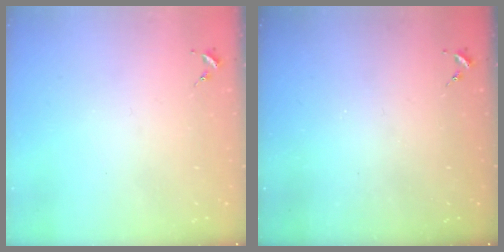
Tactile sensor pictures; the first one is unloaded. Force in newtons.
{"total": 0.0}